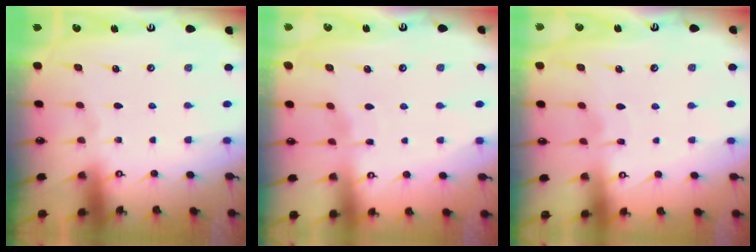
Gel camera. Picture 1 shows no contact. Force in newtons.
{"total": 2.0, "press": 2.0, "slide": 0.3}
{"total": 3.6, "press": 3.6, "slide": 0.3}